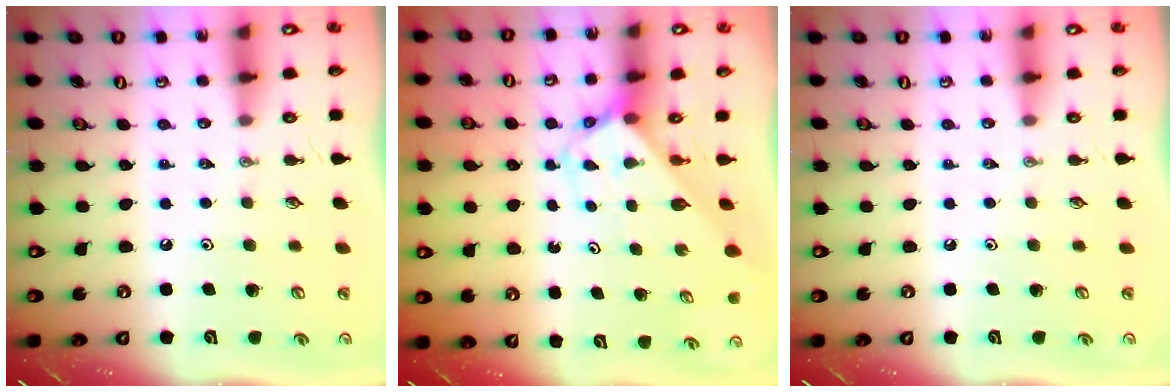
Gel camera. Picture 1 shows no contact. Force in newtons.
{"total": 2.8, "press": 2.8, "slide": 0.2}
{"total": 0.0}